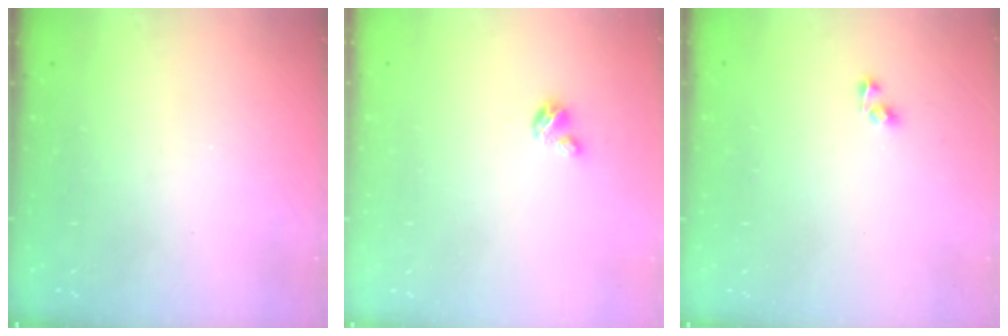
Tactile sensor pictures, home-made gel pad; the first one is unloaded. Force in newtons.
{"total": 2.9, "press": 2.9, "slide": 0.3}
{"total": 2.9, "press": 2.9, "slide": 0.2}